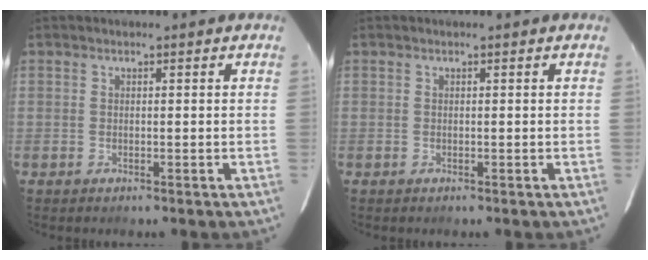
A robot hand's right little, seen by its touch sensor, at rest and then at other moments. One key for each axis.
{"total": 0.0}